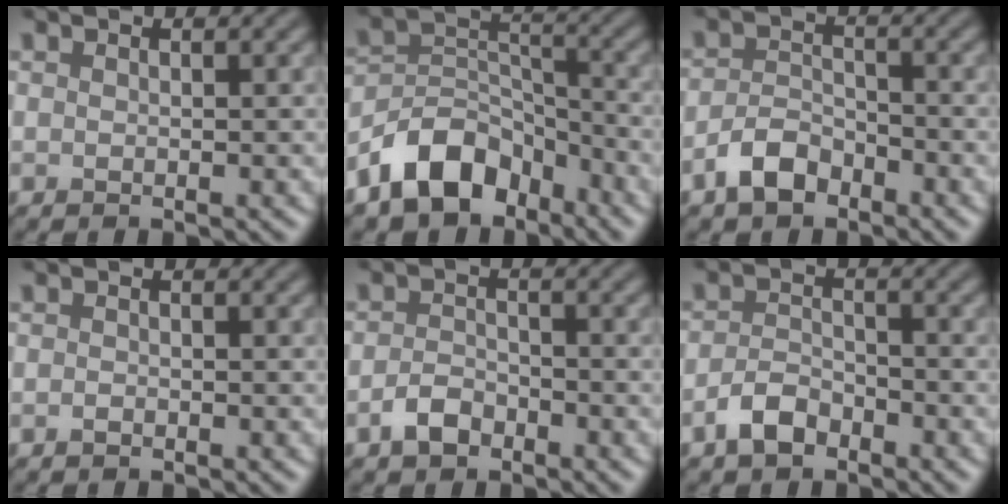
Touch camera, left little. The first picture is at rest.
{"total": 7.5, "force": [-5.2, 4.2, 3.3], "torque": [-0.048, 0.001, -0.107]}
{"total": 3.2, "force": [-2.4, 1.6, 1.5], "torque": [-0.027, 0.006, -0.052]}
{"total": 0.5, "force": [-0.4, 0.3, 0.2], "torque": [-0.002, -0.002, -0.010]}
{"total": 2.3, "force": [-1.6, 1.3, 1.0], "torque": [-0.018, 0.005, -0.036]}
{"total": 2.7, "force": [-2.0, 1.3, 1.3], "torque": [-0.024, 0.006, -0.045]}